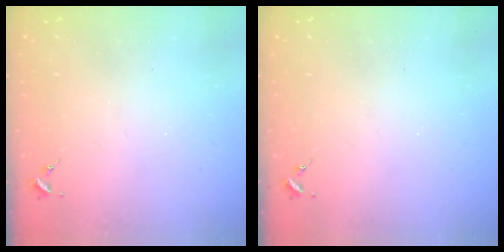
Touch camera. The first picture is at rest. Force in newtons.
{"total": 0.0}